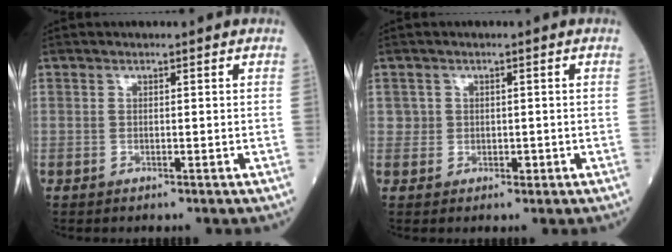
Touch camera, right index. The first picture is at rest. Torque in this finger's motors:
{"motor_torque": [0.12, 0.07, 0.05, 0.01]}